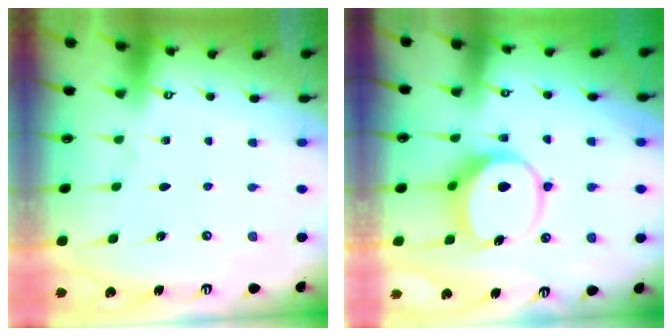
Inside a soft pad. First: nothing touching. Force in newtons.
{"total": 8.0, "press": 7.9, "slide": 1.0}